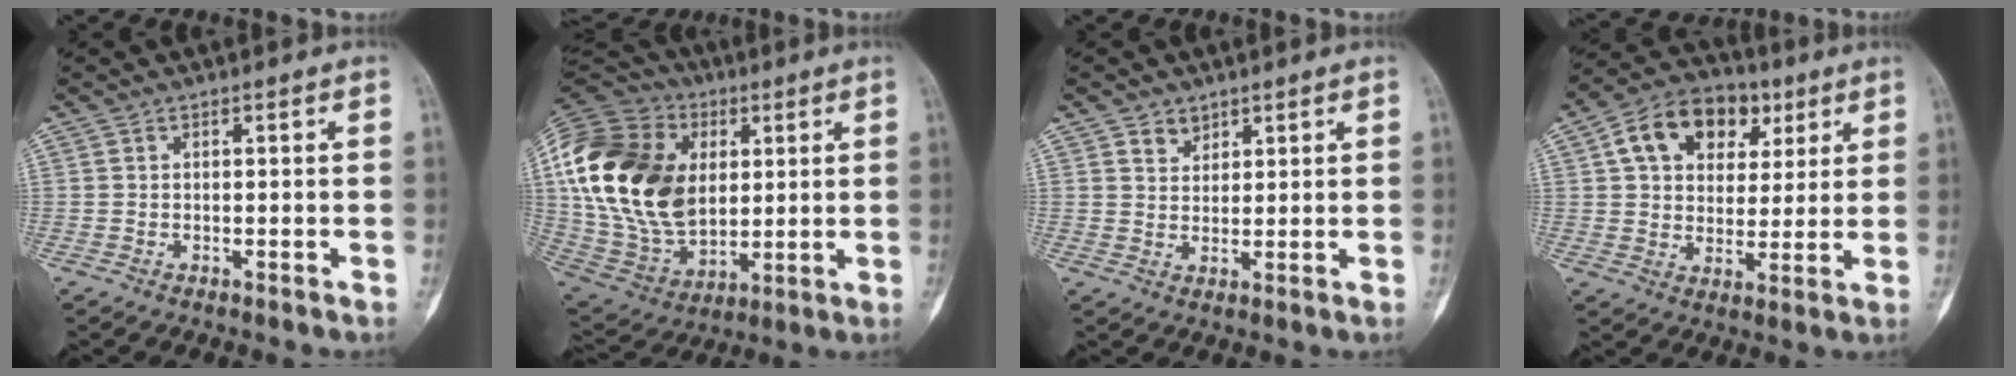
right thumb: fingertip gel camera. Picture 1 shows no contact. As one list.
[{"total": 28.6, "force": [4.8, 19.9, 20.0], "torque": [-0.395, -0.001, 0.097]}, {"total": 3.1, "force": [2.1, 2.2, 0.6], "torque": [0.006, -0.015, 0.038]}, {"total": 15.2, "force": [5.8, 10.9, 8.9], "torque": [-0.112, 0.003, 0.090]}]